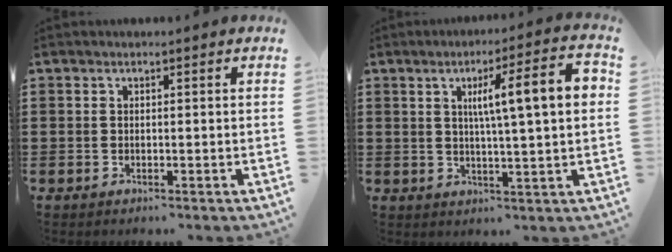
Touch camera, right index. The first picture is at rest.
{"total": 10.1, "force": [2.2, 0.9, 9.8], "torque": [-0.170, -0.002, 0.027]}